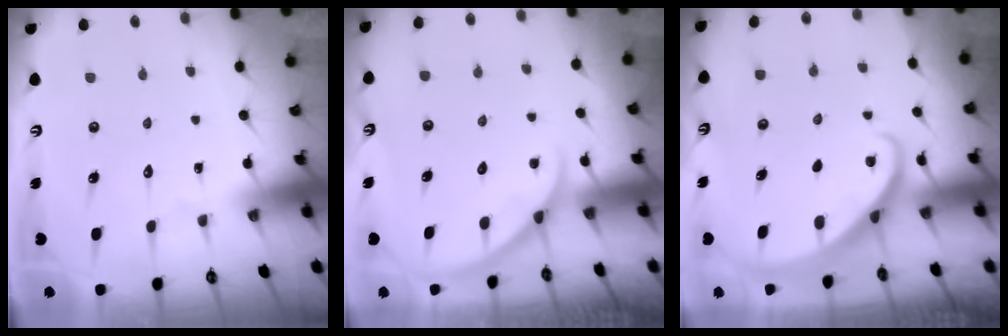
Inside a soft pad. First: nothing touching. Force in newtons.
{"total": 2.0, "press": 2.0, "slide": 0.1}
{"total": 1.9, "press": 1.9, "slide": 0.2}